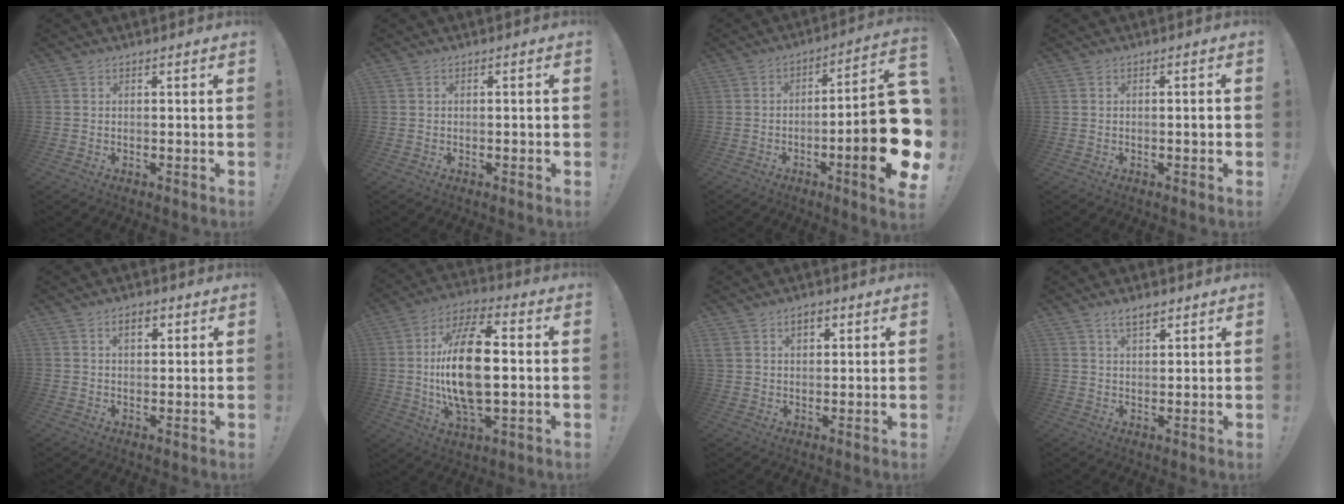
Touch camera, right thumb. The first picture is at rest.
{"total": 1.0, "force": [-0.5, 0.0, 0.9], "torque": [-0.015, 0.001, -0.008]}
{"total": 21.5, "force": [-4.5, 4.4, 20.6], "torque": [-0.290, 0.016, -0.065]}
{"total": 1.9, "force": [-0.4, 0.2, 1.9], "torque": [-0.024, 0.000, -0.009]}
{"total": 3.9, "force": [1.9, 2.2, 2.7], "torque": [-0.036, -0.001, 0.029]}
{"total": 20.2, "force": [0.3, 9.1, 18.0], "torque": [-0.336, -0.001, 0.000]}
{"total": 5.1, "force": [2.5, 3.6, 2.7], "torque": [-0.047, 0.000, 0.047]}
{"total": 4.9, "force": [3.2, 2.3, 2.9], "torque": [-0.047, -0.011, 0.059]}